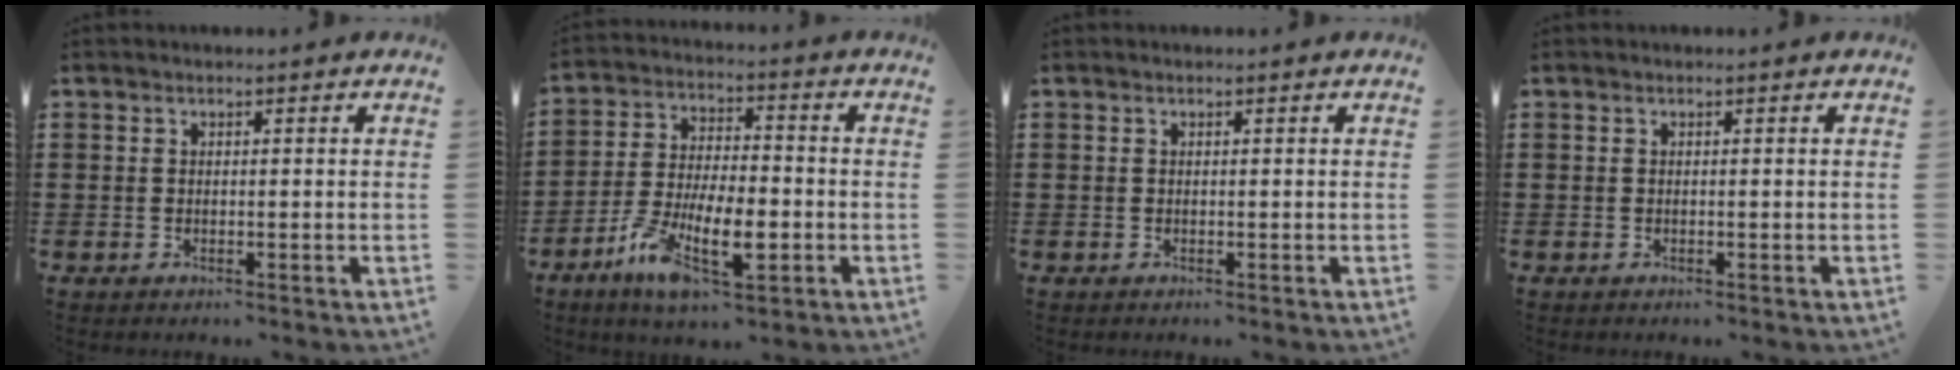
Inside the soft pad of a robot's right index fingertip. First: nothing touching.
{"total": 10.3, "force": [-4.2, 4.3, 8.4], "torque": [-0.181, -0.001, -0.080]}
{"total": 0.0}
{"total": 0.0}